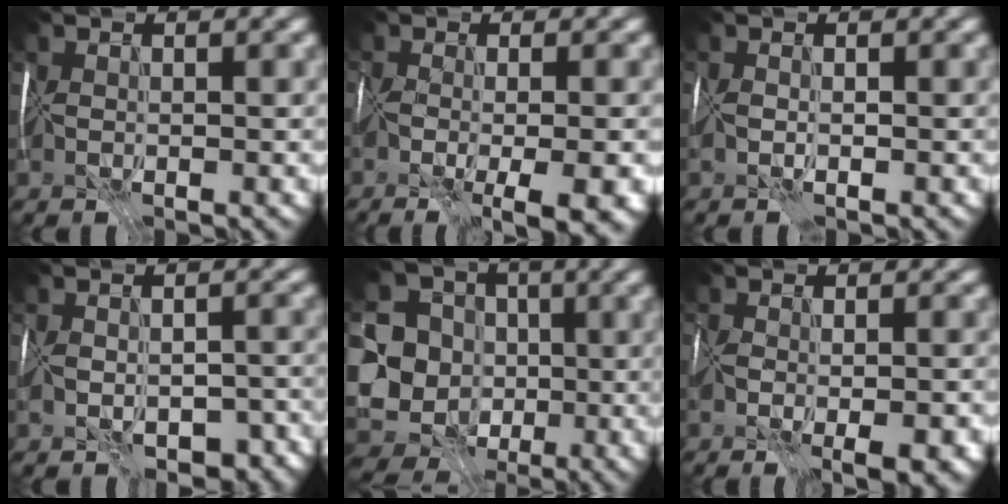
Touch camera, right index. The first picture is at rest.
{"total": 8.2, "force": [-3.4, 3.0, 6.8], "torque": [-0.093, -0.020, -0.038]}
{"total": 1.2, "force": [-0.6, 0.5, 1.0], "torque": [-0.021, -0.003, -0.013]}
{"total": 7.7, "force": [-5.0, 4.3, 4.0], "torque": [-0.054, -0.016, -0.066]}
{"total": 14.3, "force": [-2.4, 12.9, 5.9], "torque": [-0.143, -0.010, -0.062]}
{"total": 5.6, "force": [-2.5, 2.2, 4.5], "torque": [-0.066, -0.006, -0.028]}